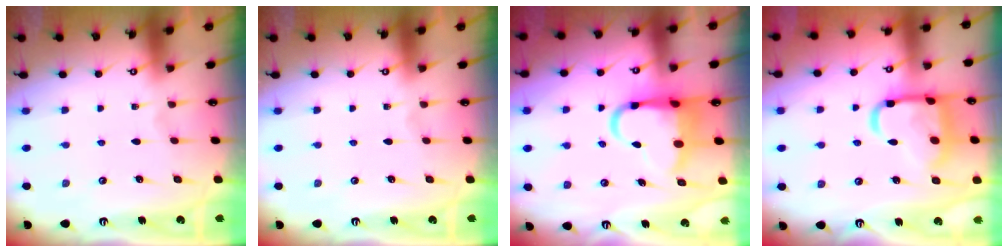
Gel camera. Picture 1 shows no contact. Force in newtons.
{"total": 0.0}
{"total": 10.5, "press": 10.1, "slide": 2.8}
{"total": 15.9, "press": 15.9, "slide": 1.2}